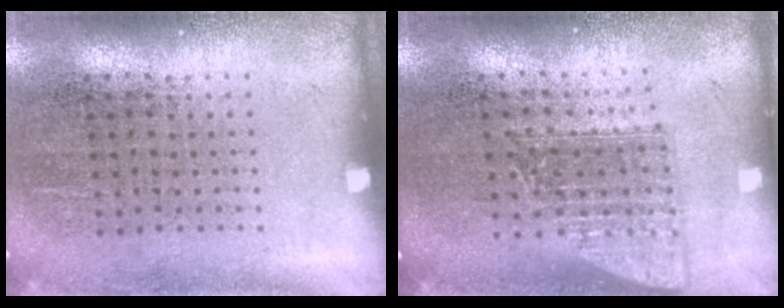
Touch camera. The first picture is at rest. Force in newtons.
{"total": 1.6, "press": 1.2, "slide": 1.0}